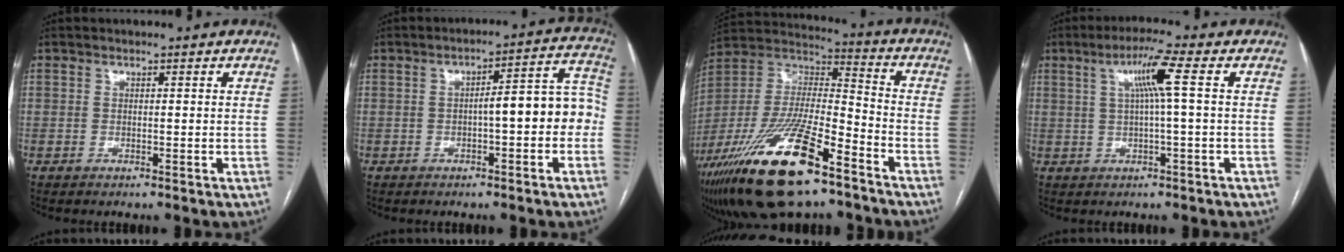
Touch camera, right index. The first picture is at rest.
{"total": 8.7, "force": [-1.2, 2.2, 8.3], "torque": [-0.101, 0.045, -0.017]}
{"total": 25.3, "force": [-15.5, 7.0, 18.8], "torque": [-0.387, -0.027, -0.275]}
{"total": 6.2, "force": [1.5, -0.8, 6.0], "torque": [-0.109, 0.012, 0.028]}